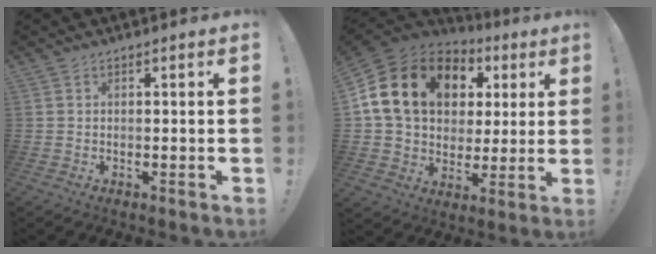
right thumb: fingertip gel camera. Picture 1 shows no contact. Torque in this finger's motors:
{"motor_torque": [2.45, 2.55, 0.92, 0.83, 0.67]}